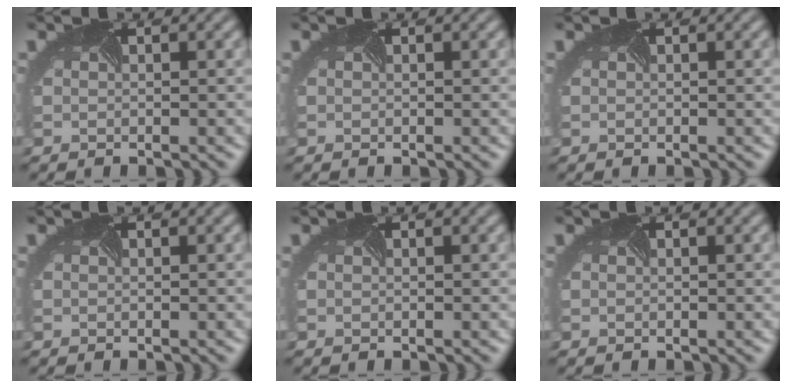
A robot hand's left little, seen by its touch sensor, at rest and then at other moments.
{"total": 0.0}
{"total": 0.0}
{"total": 0.0}
{"total": 0.0}
{"total": 0.0}